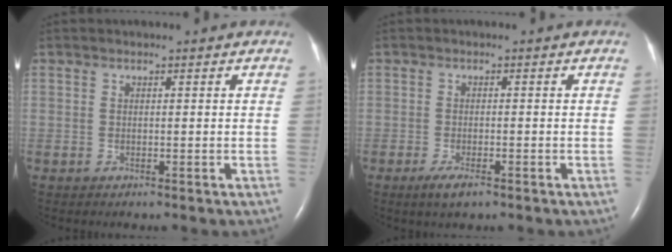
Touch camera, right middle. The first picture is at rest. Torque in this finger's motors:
{"motor_torque": [0.30, -0.32, 0.04, 0.01]}